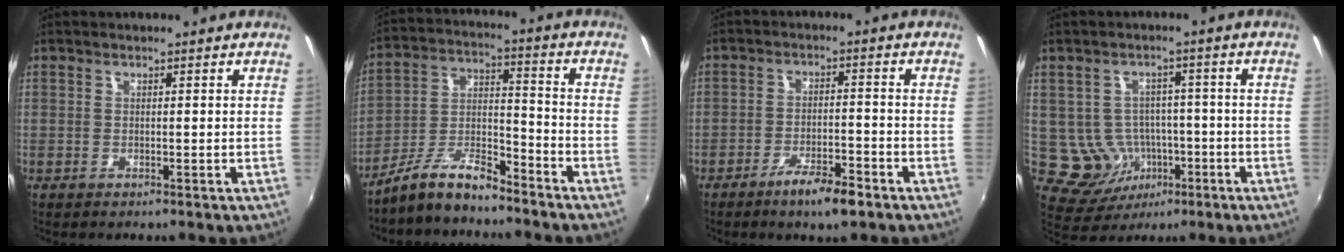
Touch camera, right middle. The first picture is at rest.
{"total": 9.7, "force": [-8.2, 2.2, 4.8], "torque": [-0.107, 0.021, -0.157]}
{"total": 6.7, "force": [-4.8, 1.4, 4.5], "torque": [-0.094, -0.005, -0.078]}
{"total": 8.8, "force": [-2.3, 7.9, 3.1], "torque": [-0.072, 0.009, -0.010]}